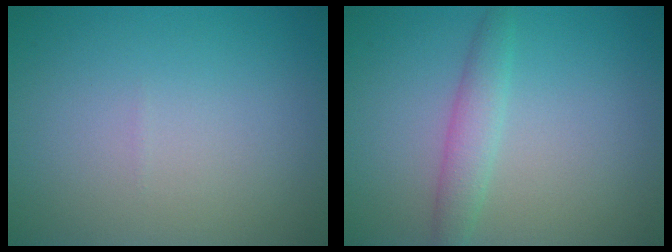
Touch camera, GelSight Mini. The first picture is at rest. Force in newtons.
{"total": 2.3, "press": 2.3, "slide": 0.1}